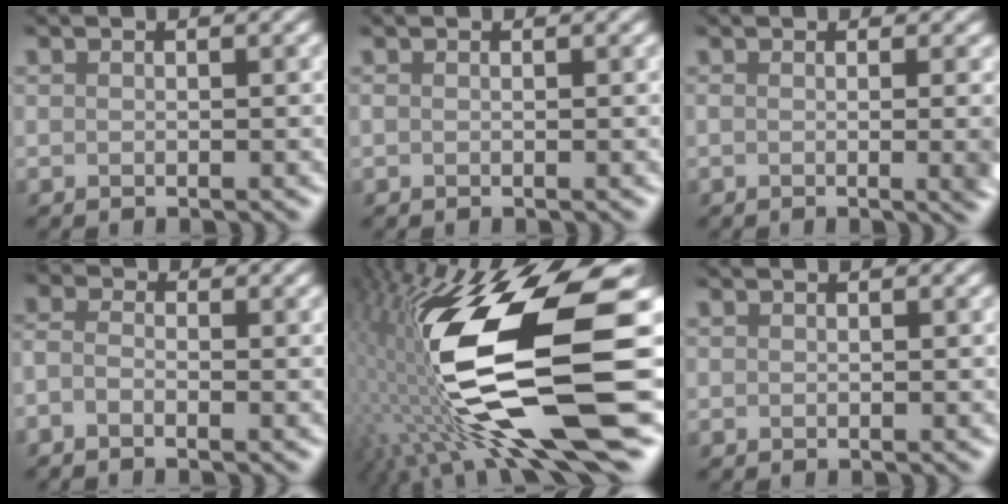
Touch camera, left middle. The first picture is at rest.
{"total": 0.8, "force": [0.3, 0.4, 0.6], "torque": [-0.002, 0.007, -0.006]}
{"total": 5.8, "force": [-0.2, 2.6, 5.2], "torque": [-0.021, 0.024, -0.011]}
{"total": 2.0, "force": [-2.0, -0.2, -0.1], "torque": [-0.025, -0.001, -0.016]}
{"total": 15.5, "force": [-0.1, 5.3, 14.6], "torque": [-0.303, -0.025, 0.024]}
{"total": 0.0}